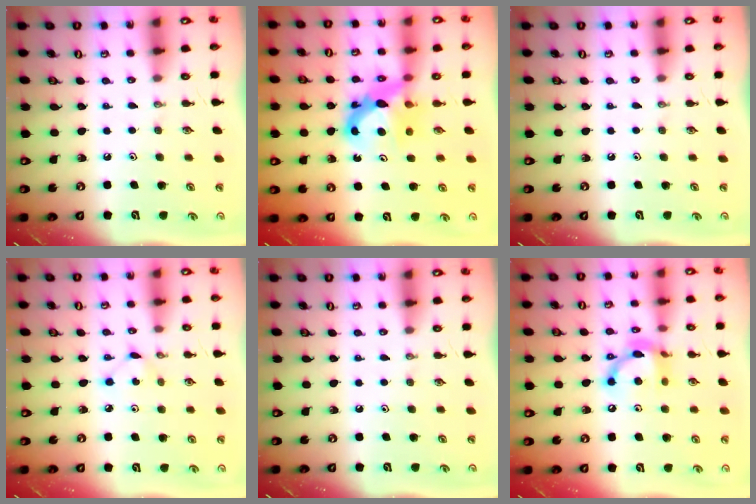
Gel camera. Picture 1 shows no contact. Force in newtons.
{"total": 7.8, "press": 7.8, "slide": 0.7}
{"total": 0.0}
{"total": 3.5, "press": 3.5, "slide": 0.4}
{"total": 0.0}
{"total": 12.8, "press": 12.8, "slide": 0.5}